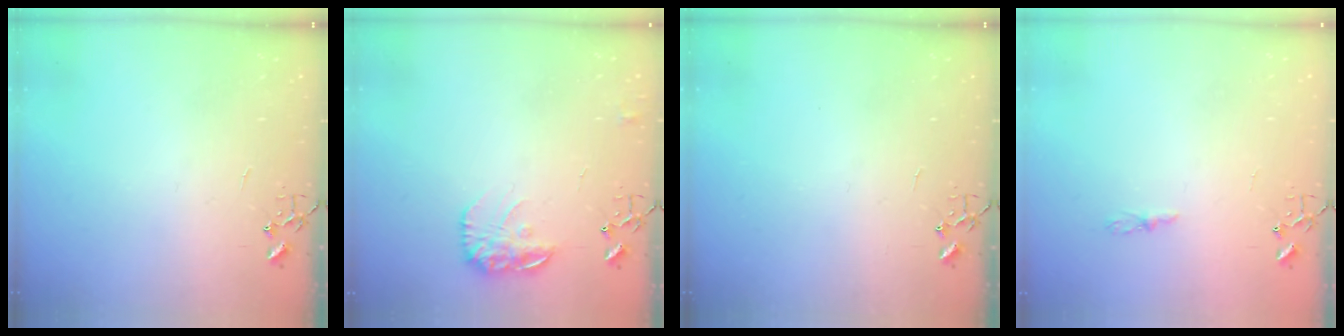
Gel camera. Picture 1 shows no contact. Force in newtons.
{"total": 12.1, "press": 12.1, "slide": 0.5}
{"total": 0.0}
{"total": 4.4, "press": 4.3, "slide": 0.5}